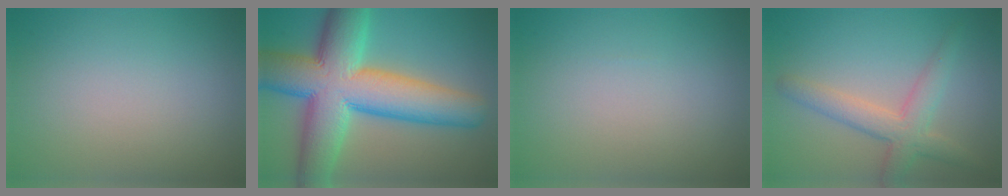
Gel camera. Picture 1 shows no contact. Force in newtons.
{"total": 14.0, "press": 14.0, "slide": 0.4}
{"total": 0.0}
{"total": 4.0, "press": 3.9, "slide": 0.2}